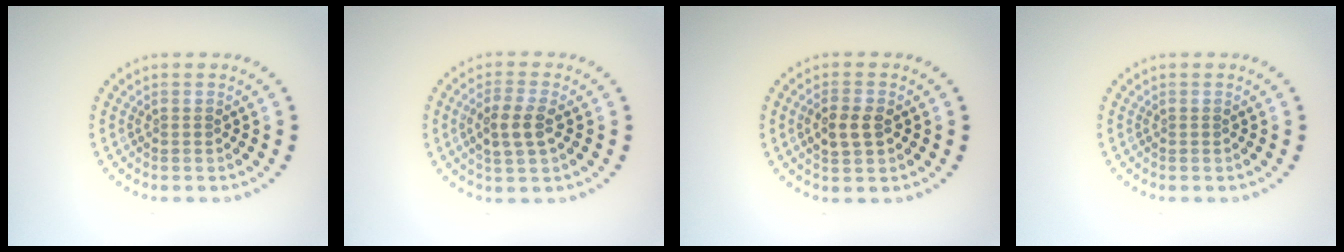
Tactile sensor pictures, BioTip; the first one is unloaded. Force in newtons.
{"total": 3.0, "press": 2.8, "slide": 0.9}
{"total": 2.7, "press": 2.6, "slide": 0.3}
{"total": 0.0}